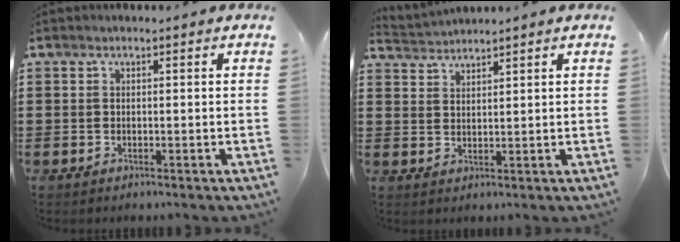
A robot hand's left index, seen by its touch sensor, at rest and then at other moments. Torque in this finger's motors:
{"motor_torque": [-0.09, 0.46, -0.05, -0.02]}